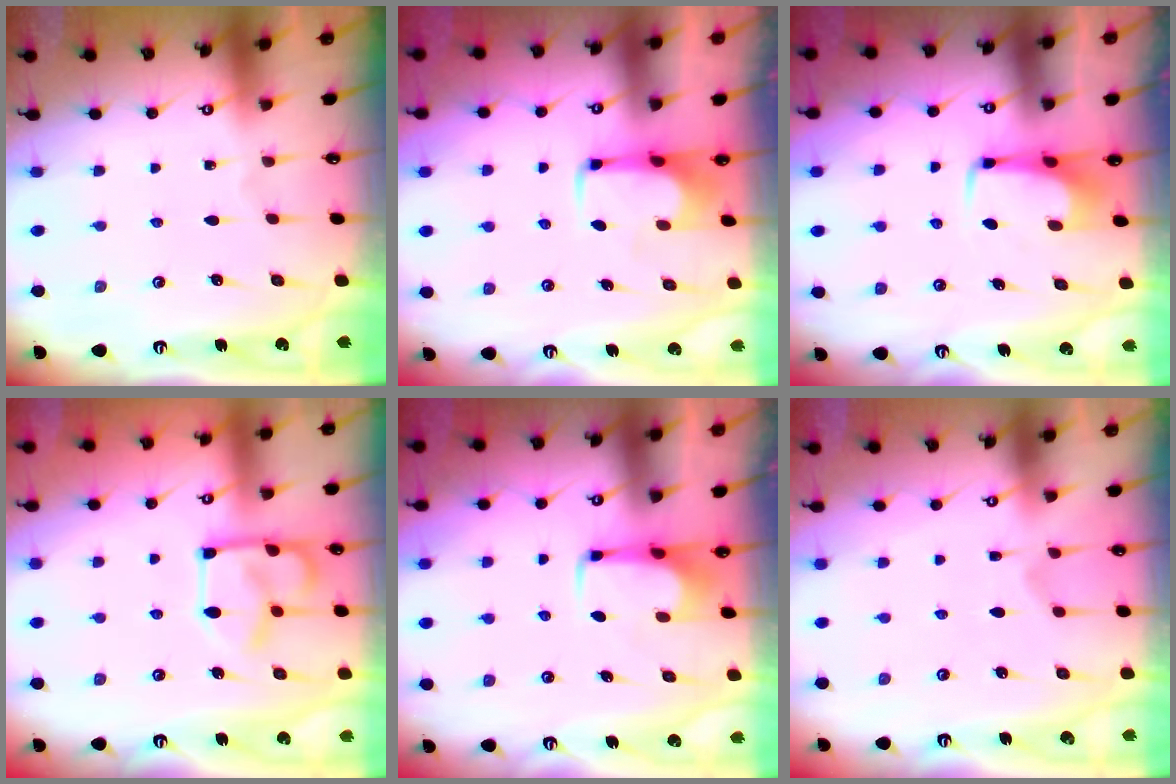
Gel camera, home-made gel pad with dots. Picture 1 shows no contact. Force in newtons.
{"total": 1.3, "press": 1.2, "slide": 0.3}
{"total": 2.9, "press": 2.9, "slide": 0.4}
{"total": 11.0, "press": 10.9, "slide": 1.4}
{"total": 1.5, "press": 1.5, "slide": 0.4}
{"total": 5.9, "press": 5.7, "slide": 1.2}